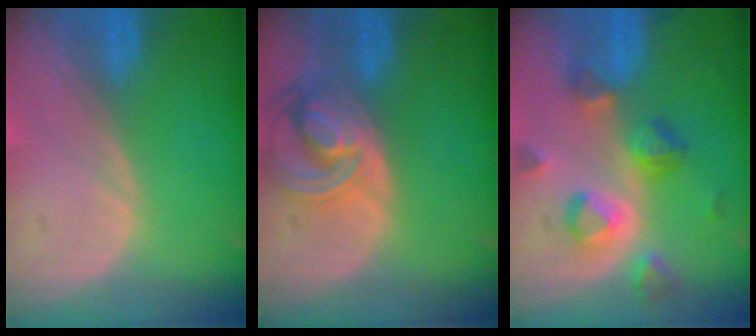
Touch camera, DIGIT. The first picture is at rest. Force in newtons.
{"total": 8.2, "press": 7.2, "slide": 4.1}
{"total": 7.5, "press": 7.4, "slide": 1.4}